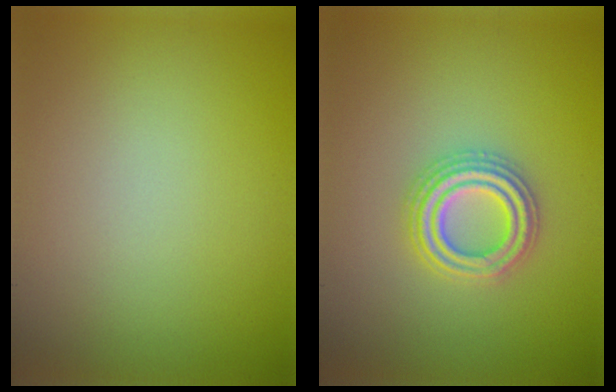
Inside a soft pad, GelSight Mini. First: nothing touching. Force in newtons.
{"total": 4.1, "press": 4.0, "slide": 0.8}